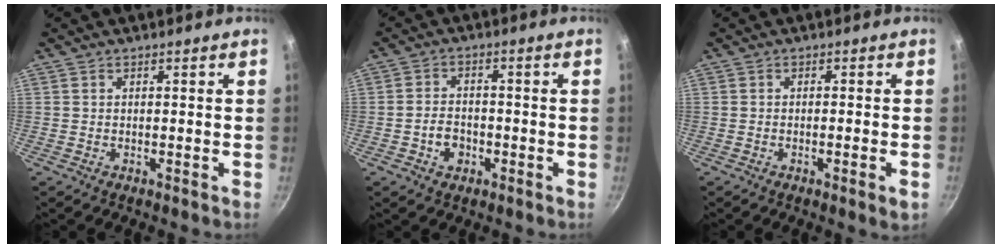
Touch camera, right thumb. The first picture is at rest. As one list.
[{"total": 4.6, "force": [-1.8, 3.4, 2.5], "torque": [-0.031, 0.017, -0.032]}, {"total": 2.7, "force": [-1.0, 0.3, 2.5], "torque": [-0.045, -0.004, -0.016]}]